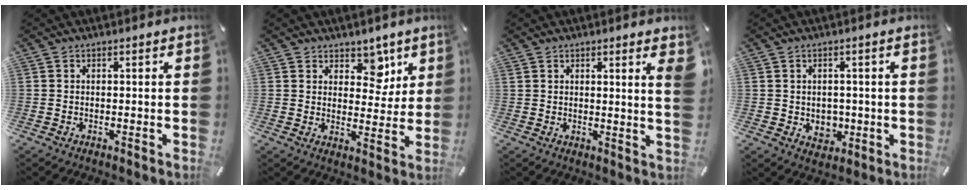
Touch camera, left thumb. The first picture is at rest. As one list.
[{"total": 7.6, "force": [4.5, 5.3, 3.0], "torque": [-0.017, -0.029, 0.073]}, {"total": 3.6, "force": [1.8, 0.2, 3.1], "torque": [-0.038, -0.012, 0.026]}, {"total": 4.6, "force": [-0.1, 4.3, 1.8], "torque": [-0.002, -0.003, -0.004]}]